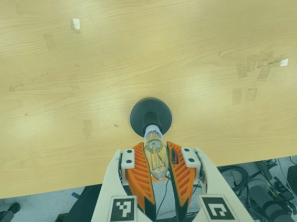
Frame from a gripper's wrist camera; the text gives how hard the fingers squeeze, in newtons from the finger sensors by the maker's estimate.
{"total": 19.5, "left": 23.7, "right": 15.3}